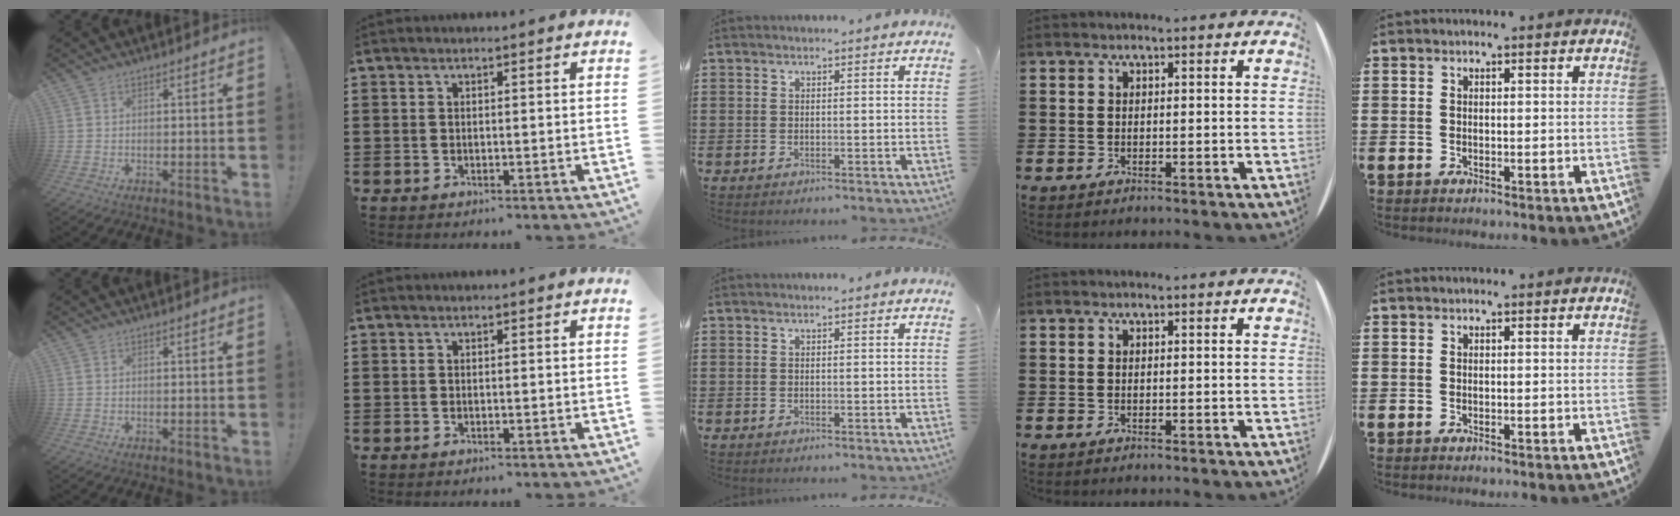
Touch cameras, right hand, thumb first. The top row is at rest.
{}